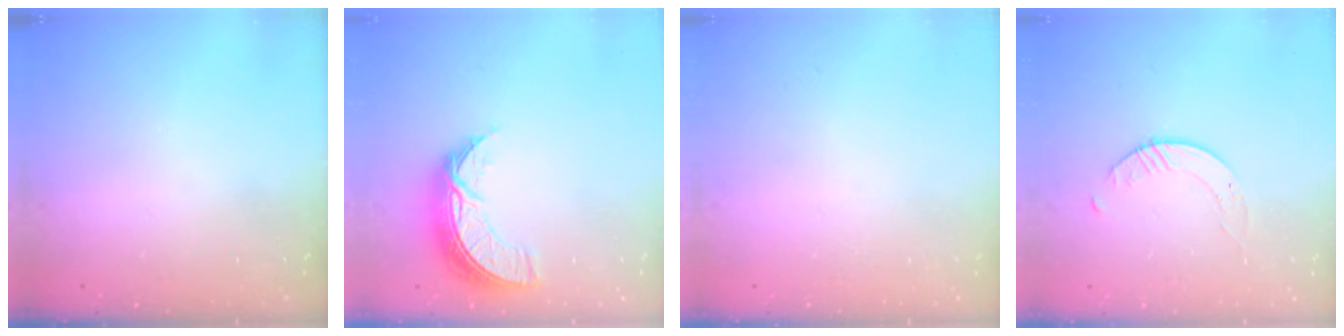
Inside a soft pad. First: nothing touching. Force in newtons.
{"total": 9.3, "press": 9.3, "slide": 0.7}
{"total": 0.0}
{"total": 2.8, "press": 2.8, "slide": 0.3}